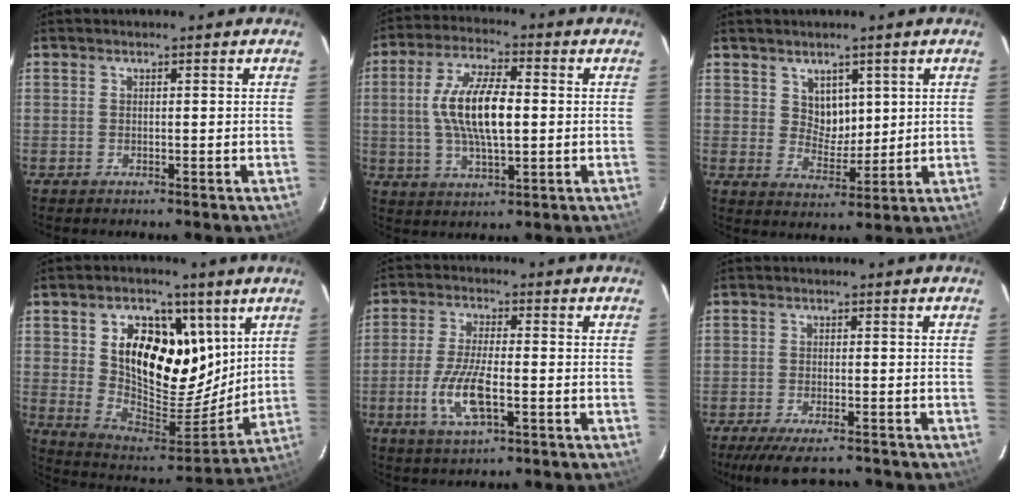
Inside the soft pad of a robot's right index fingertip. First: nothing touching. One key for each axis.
{"total": 12.2, "fx": 0.3, "fy": 4.3, "fz": 11.4, "tx": -0.222, "ty": 0.009, "tz": 0.006}
{"total": 5.1, "fx": 2.5, "fy": 4.0, "fz": 2.0, "tx": -0.027, "ty": 0.001, "tz": 0.051}
{"total": 19.7, "fx": 7.5, "fy": 12.4, "fz": 13.4, "tx": -0.244, "ty": 0.000, "tz": 0.139}
{"total": 9.4, "fx": -2.9, "fy": 2.9, "fz": 8.5, "tx": -0.179, "ty": -0.008, "tz": -0.056}
{"total": 8.9, "fx": -7.4, "fy": 2.3, "fz": 4.4, "tx": -0.101, "ty": -0.021, "tz": -0.120}